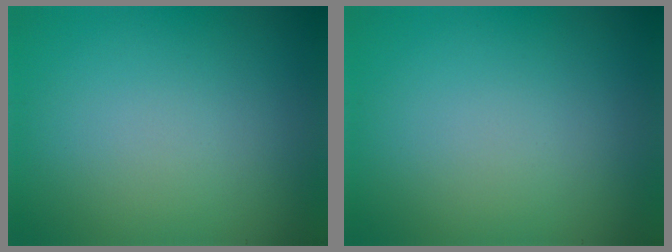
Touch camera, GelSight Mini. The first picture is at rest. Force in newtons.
{"total": 0.0}